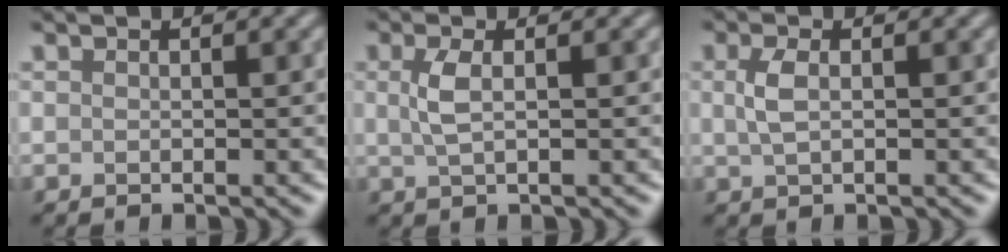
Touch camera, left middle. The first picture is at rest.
{"total": 2.0, "force": [0.4, 0.7, 1.8], "torque": [-0.042, 0.002, 0.009]}
{"total": 1.9, "force": [0.4, 0.9, 1.6], "torque": [-0.039, 0.002, 0.007]}